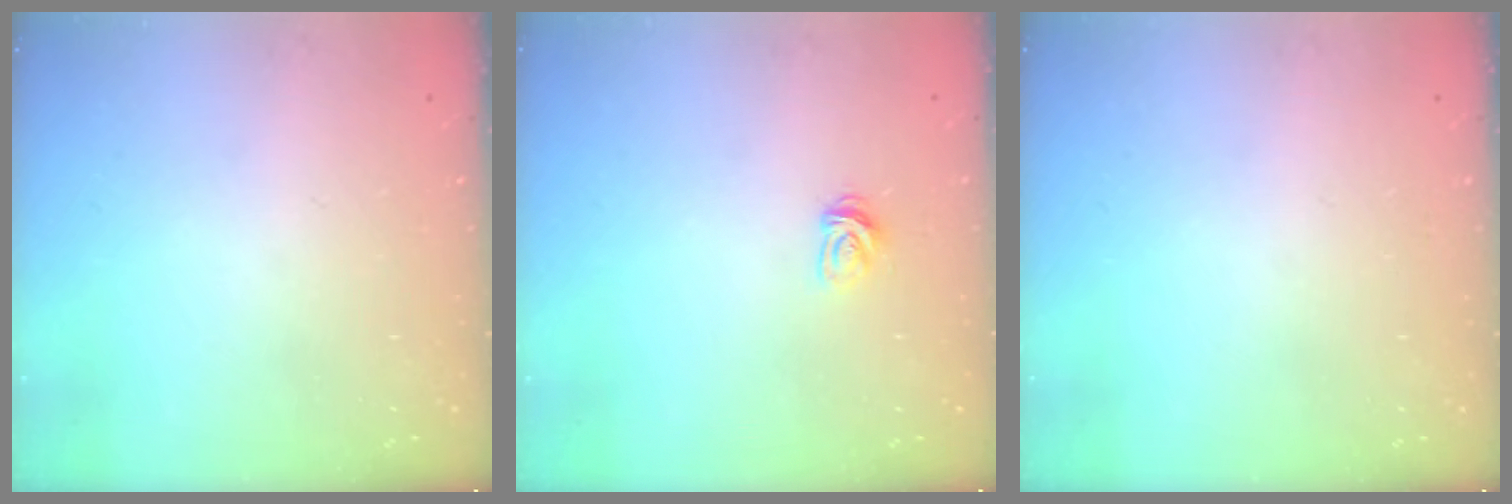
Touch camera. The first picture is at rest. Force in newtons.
{"total": 3.8, "press": 3.8, "slide": 0.5}
{"total": 0.0}